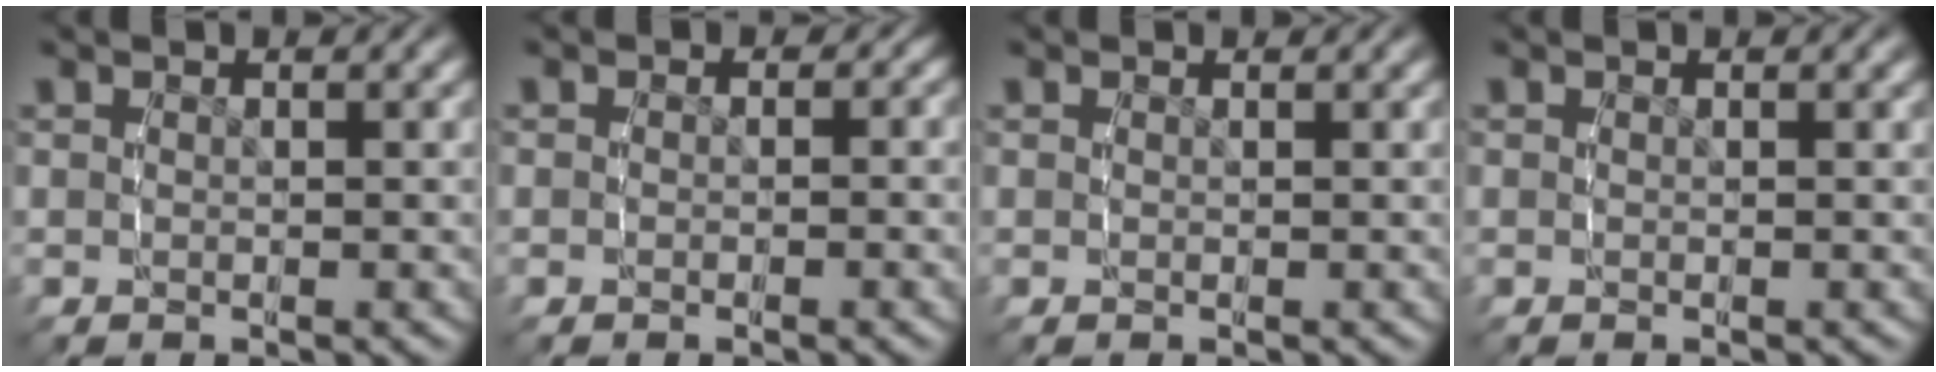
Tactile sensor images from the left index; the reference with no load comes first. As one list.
[{"total": 1.4, "force": [-1.0, 0.2, -0.9], "torque": [0.011, -0.012, -0.017]}, {"total": 0.6, "force": [-0.2, -0.3, -0.5], "torque": [0.003, -0.007, 0.000]}, {"total": 0.0}]